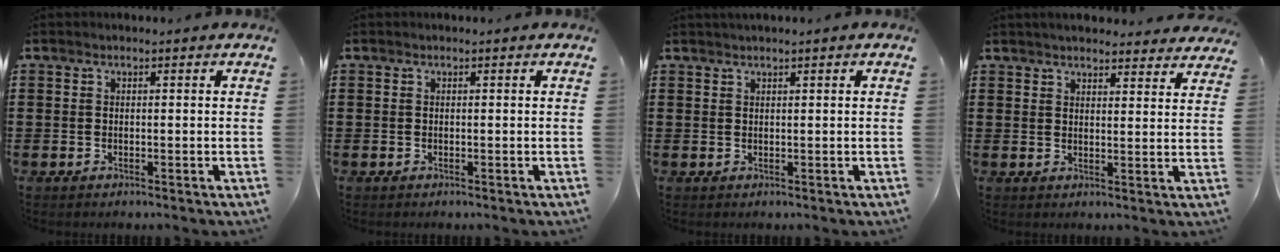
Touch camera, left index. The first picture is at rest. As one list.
[{"total": 0.0}, {"total": 0.8, "force": [0.6, -0.1, 0.4], "torque": [-0.007, -0.002, 0.012]}, {"total": 3.7, "force": [3.6, 0.3, 0.6], "torque": [-0.022, -0.012, 0.066]}]